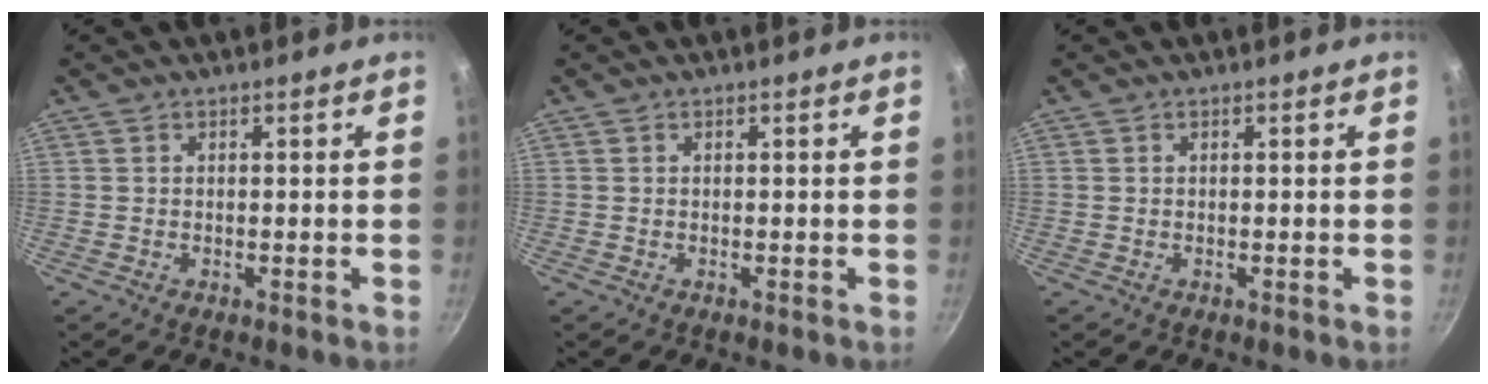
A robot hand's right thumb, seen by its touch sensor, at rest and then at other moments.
{"total": 0.0}
{"total": 0.0}